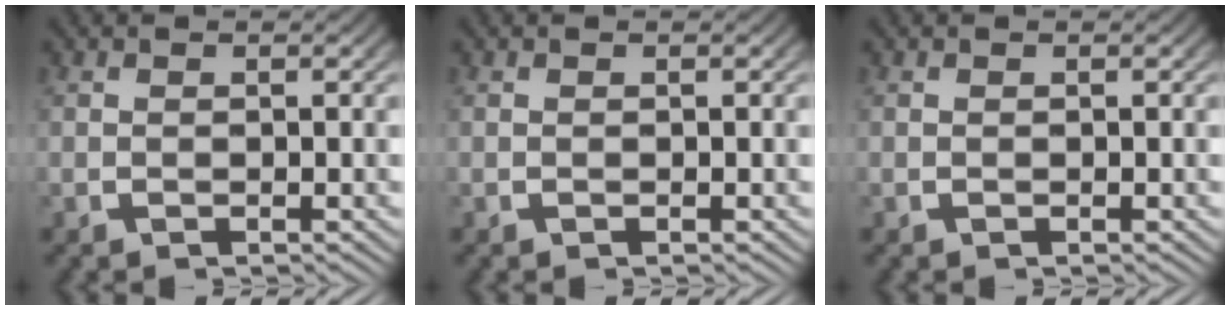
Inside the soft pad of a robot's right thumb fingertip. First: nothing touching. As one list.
[{"total": 0.0}, {"total": 0.0}]